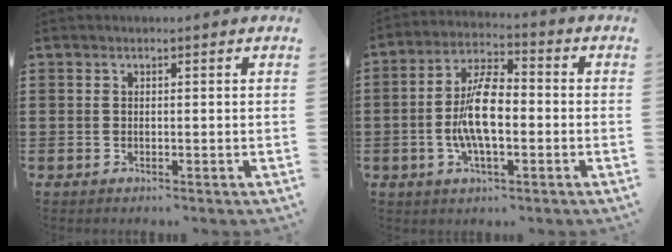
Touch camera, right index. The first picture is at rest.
{"total": 9.5, "force": [-1.4, 3.8, 8.6], "torque": [-0.182, 0.002, -0.030]}